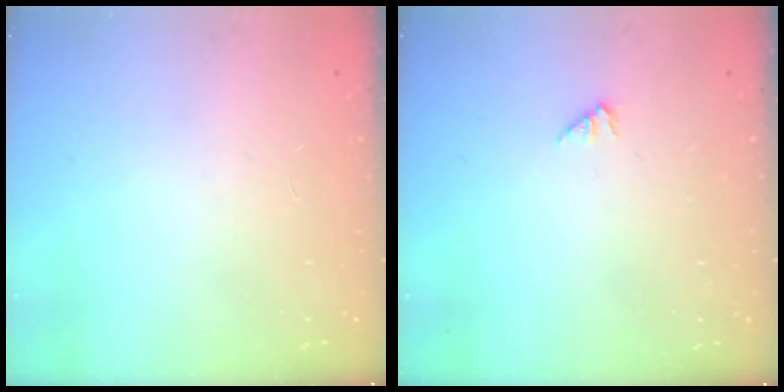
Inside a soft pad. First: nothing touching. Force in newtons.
{"total": 0.0}